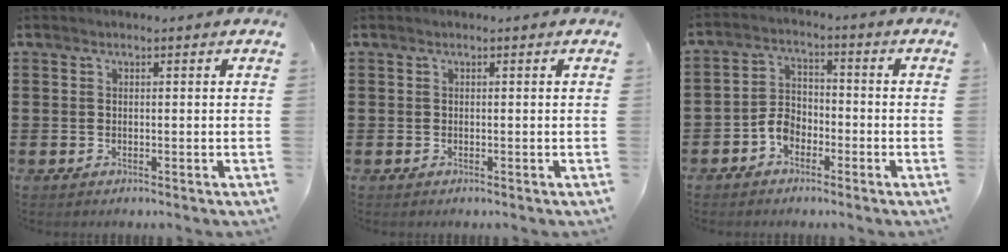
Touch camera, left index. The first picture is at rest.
{"total": 0.0}
{"total": 4.3, "force": [-2.6, 2.8, 2.1], "torque": [-0.056, 0.008, -0.054]}